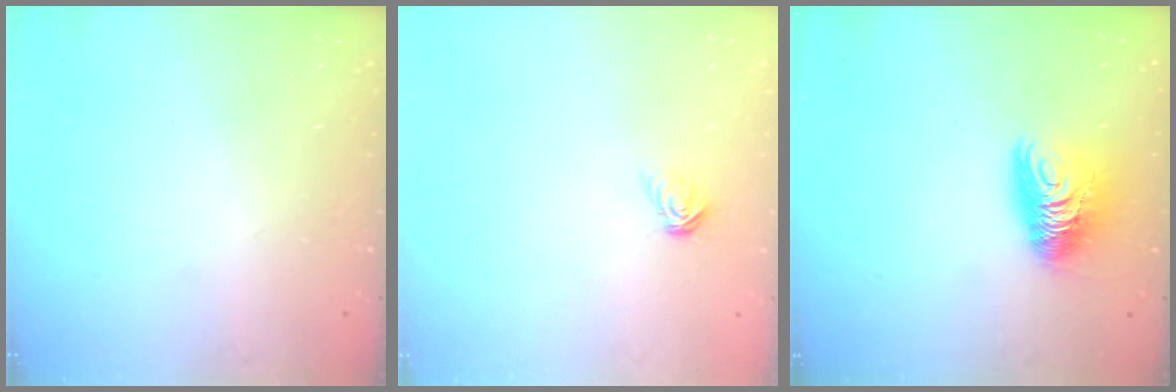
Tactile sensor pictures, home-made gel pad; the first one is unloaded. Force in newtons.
{"total": 5.0, "press": 5.0, "slide": 0.5}
{"total": 9.5, "press": 9.5, "slide": 1.0}